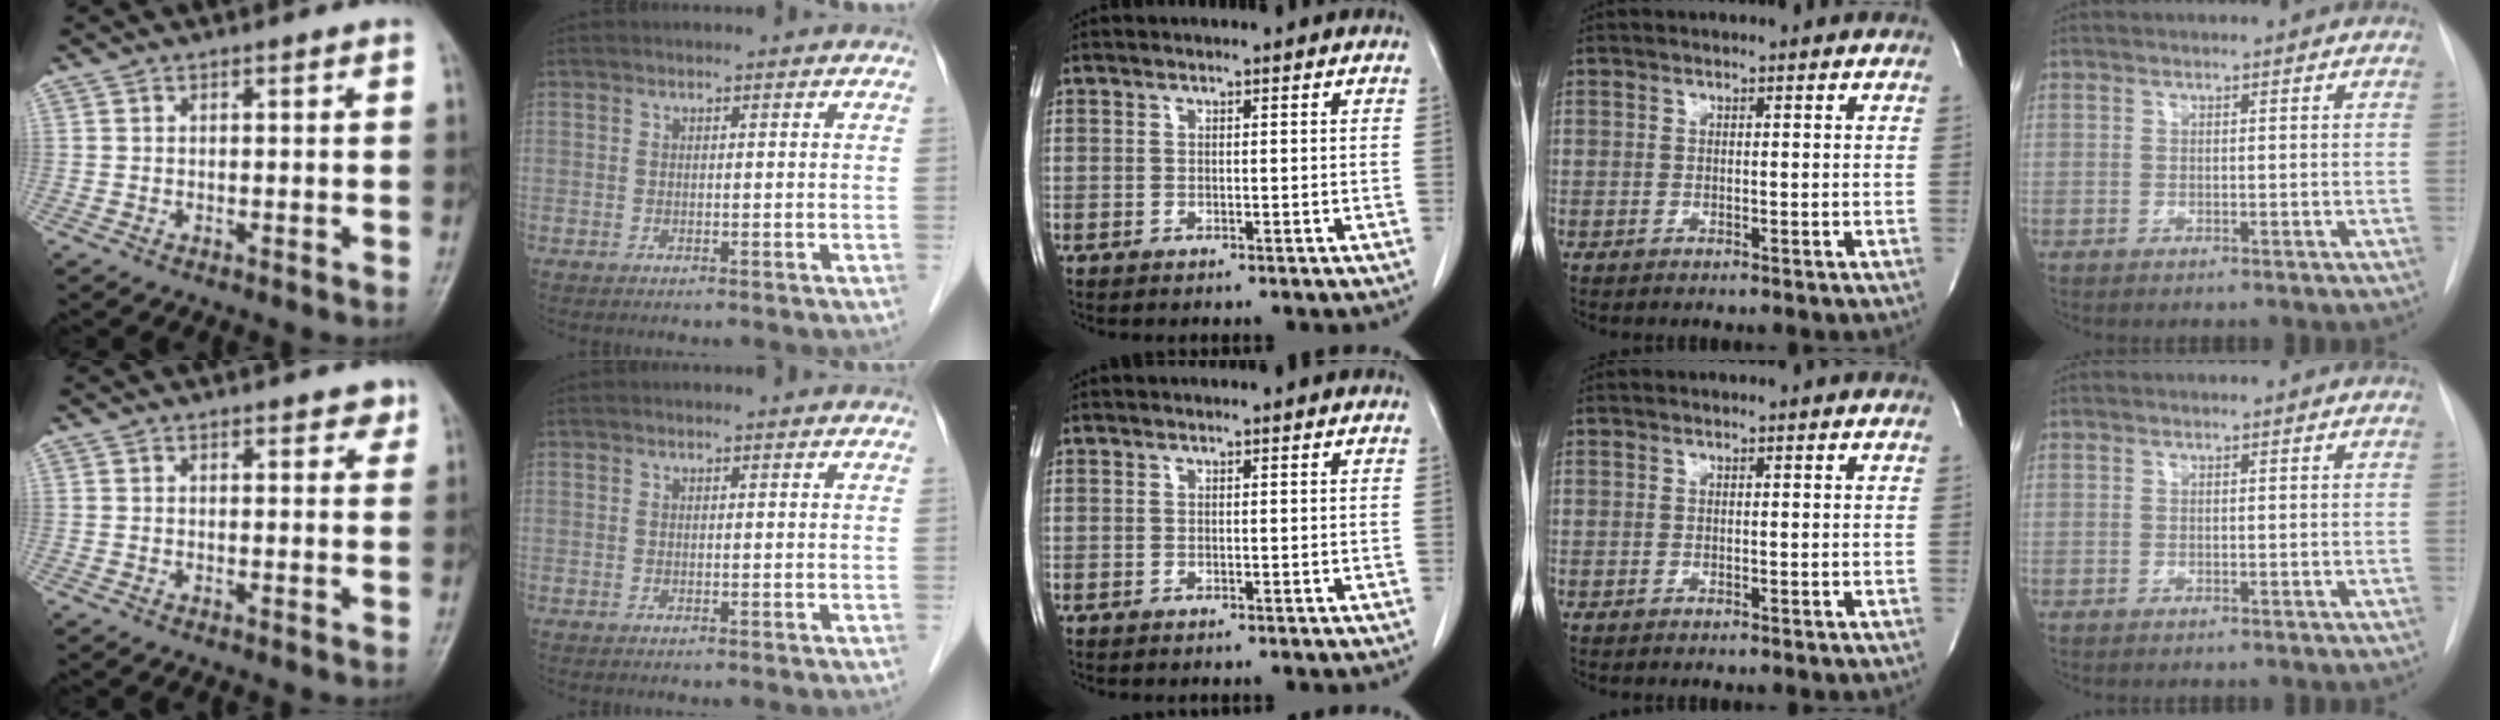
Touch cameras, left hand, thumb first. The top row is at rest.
{"thumb": {"total": 2.6, "force": [1.8, 1.3, 1.3], "torque": [0.004, -0.007, 0.018]}, "index": {"total": 1.0, "force": [1.0, 0.1, 0.1], "torque": [-0.012, 0.004, 0.011]}}